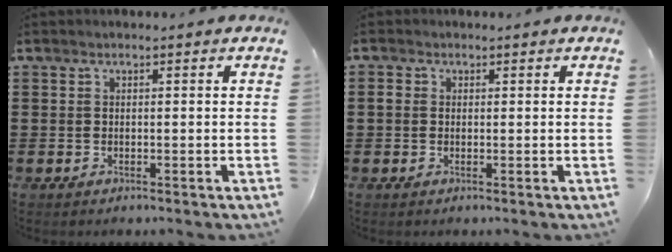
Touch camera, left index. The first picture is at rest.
{"total": 1.4, "force": [0.1, 1.2, 0.7], "torque": [-0.017, 0.006, 0.002]}